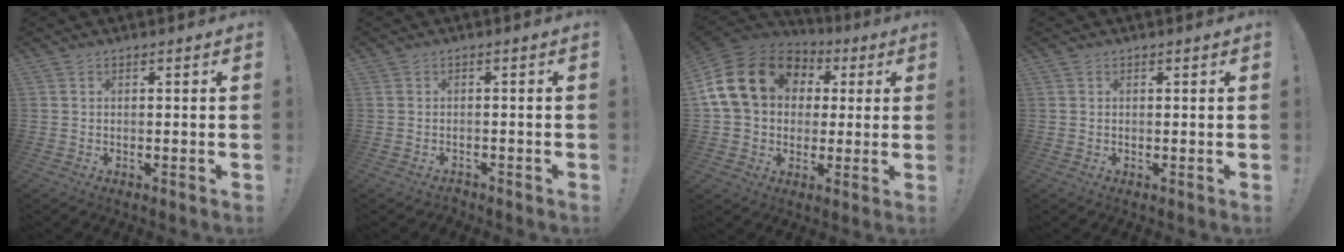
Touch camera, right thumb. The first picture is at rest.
{"total": 1.3, "force": [-0.9, 0.9, 0.2], "torque": [-0.003, 0.001, -0.018]}
{"total": 20.2, "force": [5.1, 15.5, 12.0], "torque": [-0.210, -0.003, 0.108]}
{"total": 0.9, "force": [0.4, 0.8, -0.1], "torque": [0.010, -0.002, 0.006]}